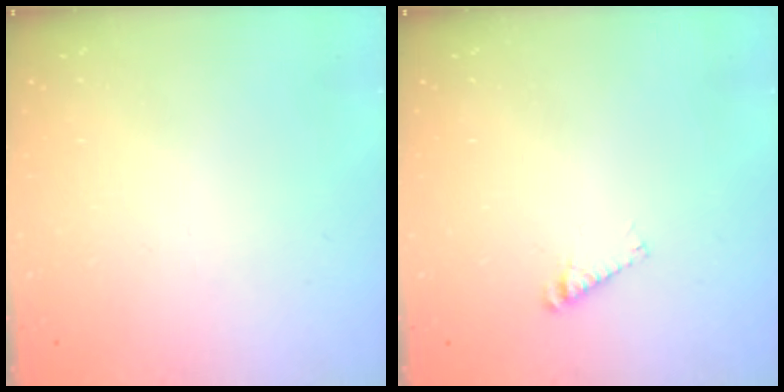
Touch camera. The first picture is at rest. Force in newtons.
{"total": 3.5, "press": 3.4, "slide": 0.4}